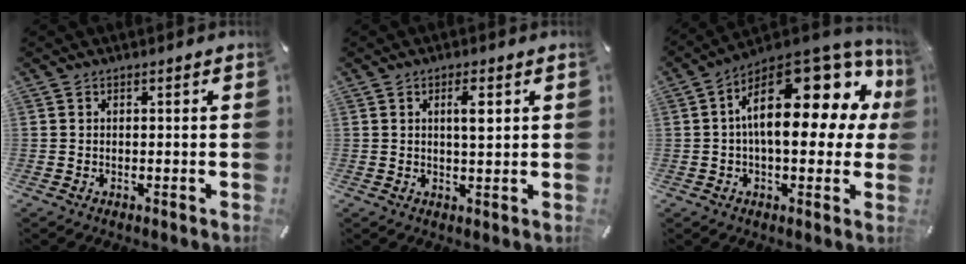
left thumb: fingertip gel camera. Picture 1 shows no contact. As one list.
[{"total": 4.3, "force": [1.1, 1.1, 4.0], "torque": [-0.067, -0.002, 0.013]}, {"total": 23.4, "force": [6.0, 11.6, 19.4], "torque": [-0.290, -0.042, 0.106]}]